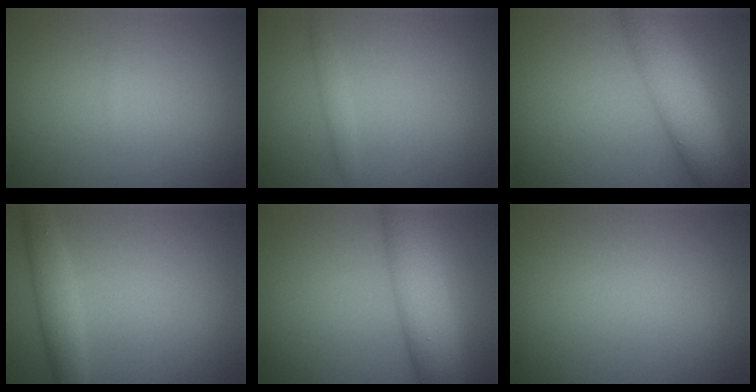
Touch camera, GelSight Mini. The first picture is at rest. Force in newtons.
{"total": 1.0, "press": 1.0, "slide": 0.1}
{"total": 9.1, "press": 9.1, "slide": 0.3}
{"total": 2.9, "press": 2.9, "slide": 0.2}
{"total": 7.7, "press": 7.6, "slide": 0.3}
{"total": 0.0}